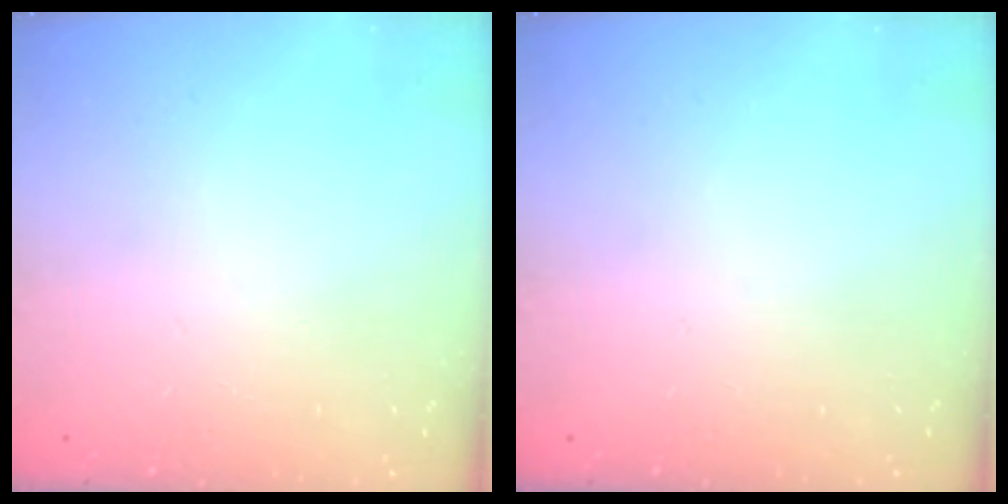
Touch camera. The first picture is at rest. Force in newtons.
{"total": 0.0}